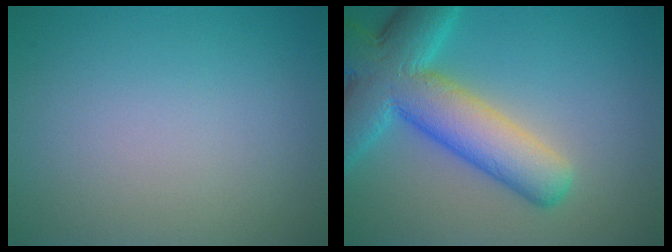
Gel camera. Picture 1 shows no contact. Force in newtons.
{"total": 9.9, "press": 9.9, "slide": 0.6}